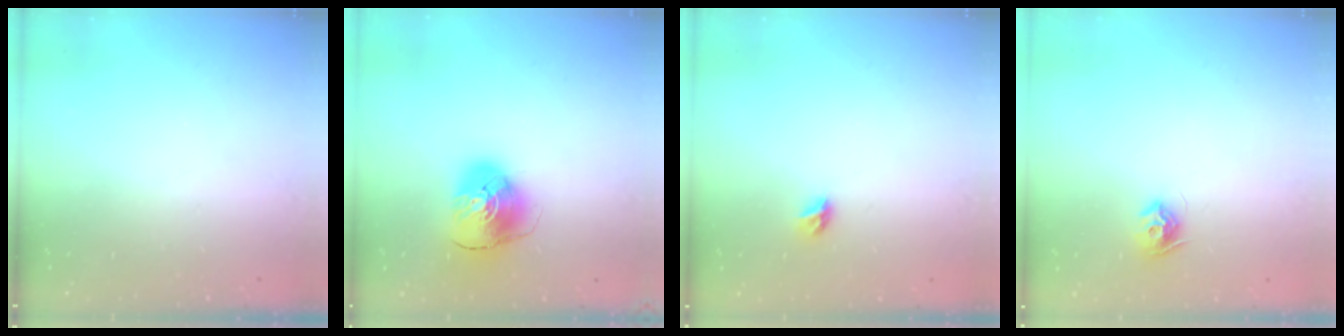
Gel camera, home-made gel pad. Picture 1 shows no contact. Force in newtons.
{"total": 9.7, "press": 9.6, "slide": 1.4}
{"total": 5.4, "press": 5.4, "slide": 0.5}
{"total": 8.2, "press": 8.2, "slide": 0.1}